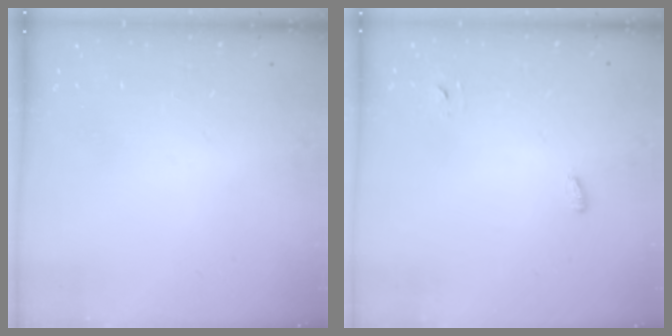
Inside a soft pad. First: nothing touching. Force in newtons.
{"total": 2.8, "press": 2.7, "slide": 0.6}